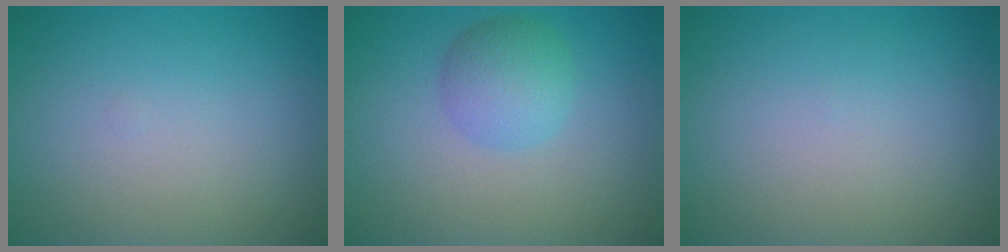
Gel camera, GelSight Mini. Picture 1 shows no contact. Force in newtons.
{"total": 3.2, "press": 3.2, "slide": 0.0}
{"total": 0.0}